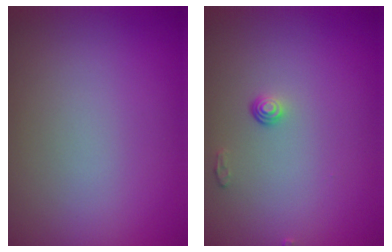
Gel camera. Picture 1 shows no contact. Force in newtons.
{"total": 1.0, "press": 0.7, "slide": 0.8}